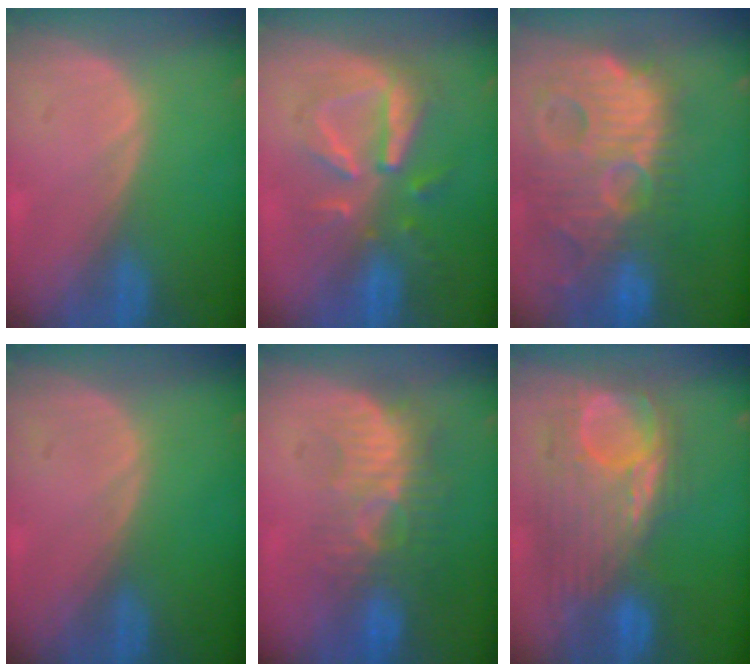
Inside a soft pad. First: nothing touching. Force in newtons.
{"total": 7.9, "press": 7.9, "slide": 0.4}
{"total": 14.8, "press": 12.8, "slide": 7.5}
{"total": 0.0}
{"total": 9.1, "press": 8.4, "slide": 3.7}
{"total": 11.0, "press": 10.4, "slide": 3.5}